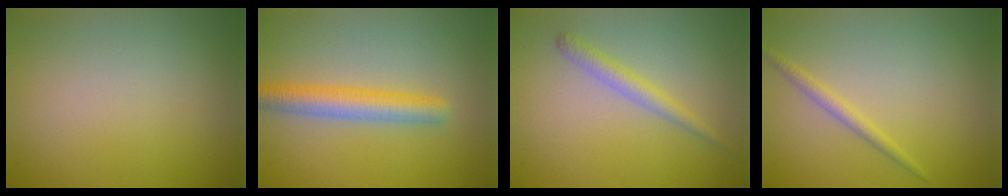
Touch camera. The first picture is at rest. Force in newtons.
{"total": 3.7, "press": 3.7, "slide": 0.1}
{"total": 1.7, "press": 1.7, "slide": 0.1}
{"total": 1.3, "press": 1.3, "slide": 0.1}